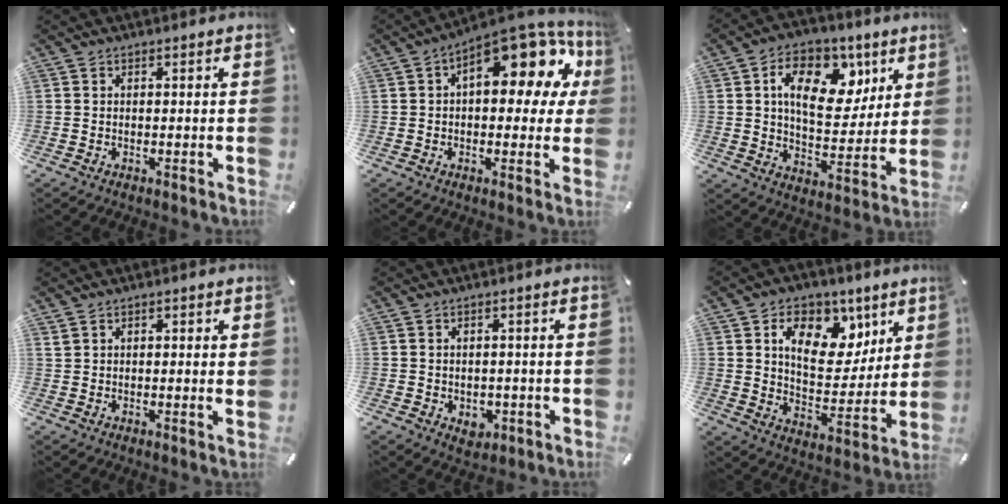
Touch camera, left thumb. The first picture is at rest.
{"total": 16.4, "force": [6.9, 8.0, 12.5], "torque": [-0.159, -0.057, 0.114]}
{"total": 16.0, "force": [6.5, 10.4, 10.2], "torque": [-0.153, -0.019, 0.114]}
{"total": 1.7, "force": [1.1, 0.7, 1.0], "torque": [-0.021, -0.001, 0.022]}
{"total": 2.9, "force": [-0.4, 2.6, 1.2], "torque": [-0.005, -0.002, -0.010]}
{"total": 14.8, "force": [7.8, 9.9, 7.7], "torque": [-0.113, -0.044, 0.138]}